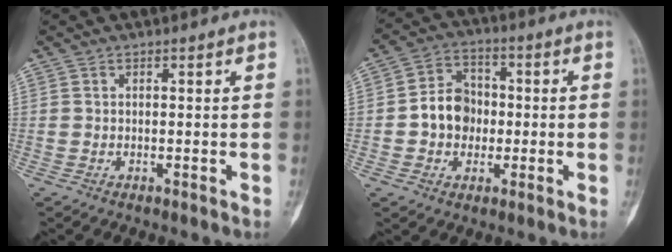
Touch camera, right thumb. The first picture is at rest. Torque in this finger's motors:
{"motor_torque": [0.10, 0.08, 0.16, -0.17, 0.05]}